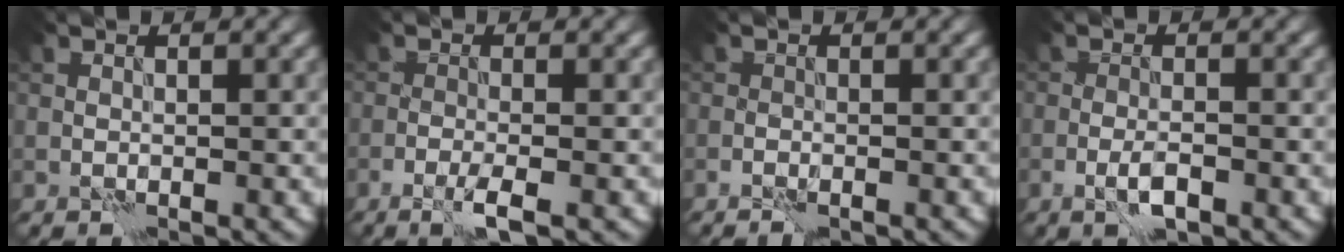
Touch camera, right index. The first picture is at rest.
{"total": 2.4, "force": [-1.3, 0.3, 2.0], "torque": [-0.038, 0.003, -0.032]}
{"total": 1.2, "force": [-0.9, 0.3, 0.6], "torque": [-0.017, 0.003, -0.016]}
{"total": 2.3, "force": [-1.2, 0.6, 1.8], "torque": [-0.038, 0.001, -0.026]}